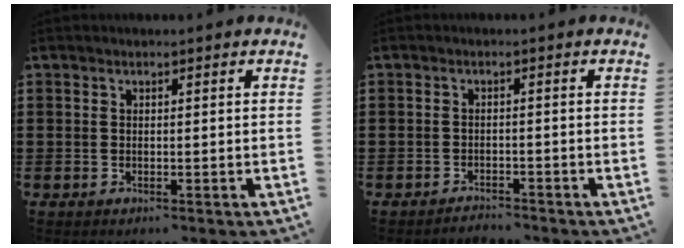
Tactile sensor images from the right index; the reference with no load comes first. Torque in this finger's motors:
{"motor_torque": [0.24, 1.43, -0.15, -0.11]}